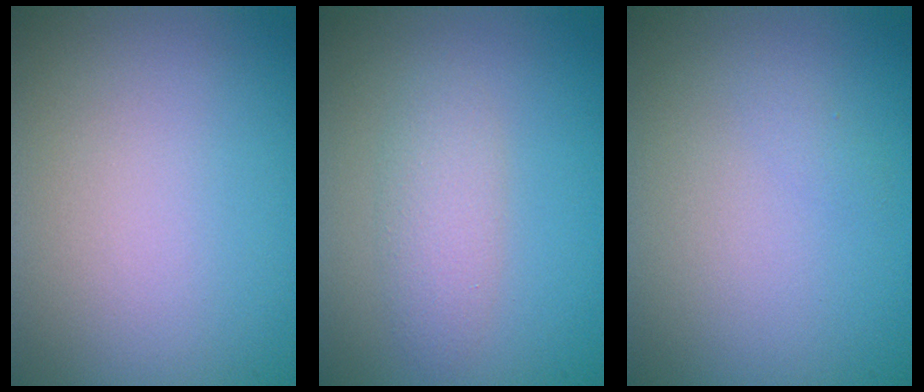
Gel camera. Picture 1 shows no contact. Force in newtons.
{"total": 2.3, "press": 2.3, "slide": 0.1}
{"total": 0.5, "press": 0.5, "slide": 0.0}